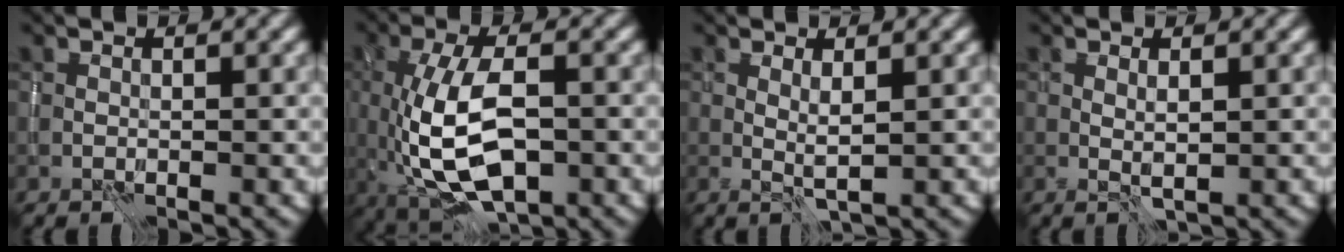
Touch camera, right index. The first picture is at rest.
{"total": 9.1, "force": [-1.6, 4.1, 8.0], "torque": [-0.161, -0.007, -0.027]}
{"total": 1.3, "force": [0.6, -0.1, 1.2], "torque": [-0.025, -0.005, 0.010]}
{"total": 1.0, "force": [0.4, -0.1, 0.9], "torque": [-0.020, -0.002, 0.009]}